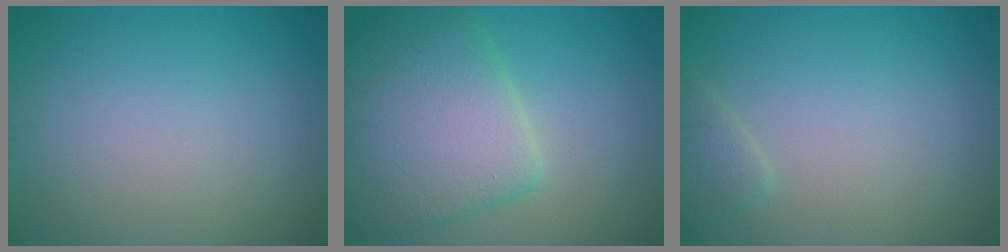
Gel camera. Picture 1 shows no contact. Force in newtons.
{"total": 8.4, "press": 8.4, "slide": 0.2}
{"total": 1.5, "press": 1.5, "slide": 0.1}